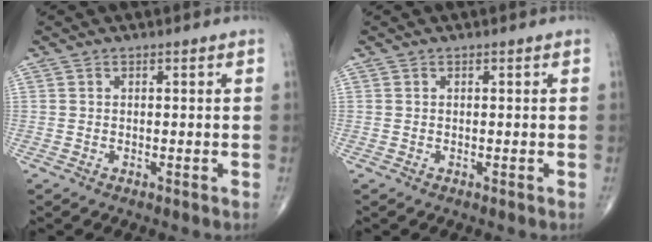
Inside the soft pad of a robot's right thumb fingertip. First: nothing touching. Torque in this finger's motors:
{"motor_torque": [0.09, 0.09, -0.06, 0.06, 0.02]}